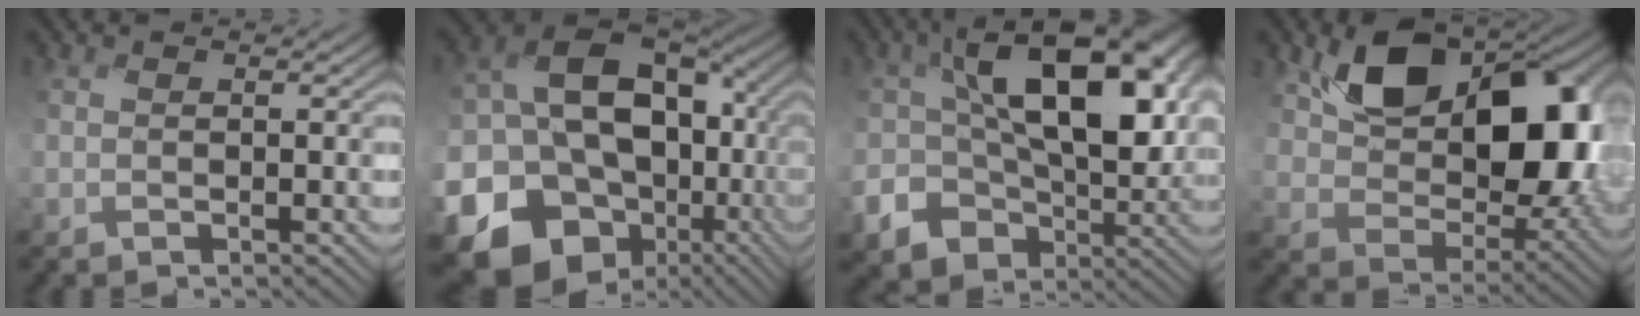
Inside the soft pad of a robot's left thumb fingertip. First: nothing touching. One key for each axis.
{"total": 20.4, "fx": -4.3, "fy": 16.0, "fz": 11.8, "tx": -0.266, "ty": -0.045, "tz": -0.056}
{"total": 16.3, "fx": 0.4, "fy": 11.1, "fz": 12.0, "tx": -0.187, "ty": -0.035, "tz": 0.024}
{"total": 14.3, "fx": 3.7, "fy": 9.4, "fz": 10.2, "tx": -0.166, "ty": -0.016, "tz": 0.074}